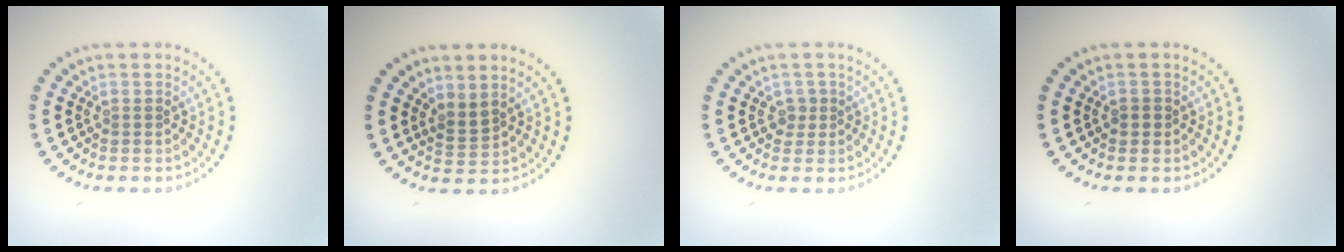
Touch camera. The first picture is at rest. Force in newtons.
{"total": 1.7, "press": 1.2, "slide": 1.2}
{"total": 1.1, "press": 0.9, "slide": 0.7}
{"total": 0.8, "press": 0.7, "slide": 0.1}